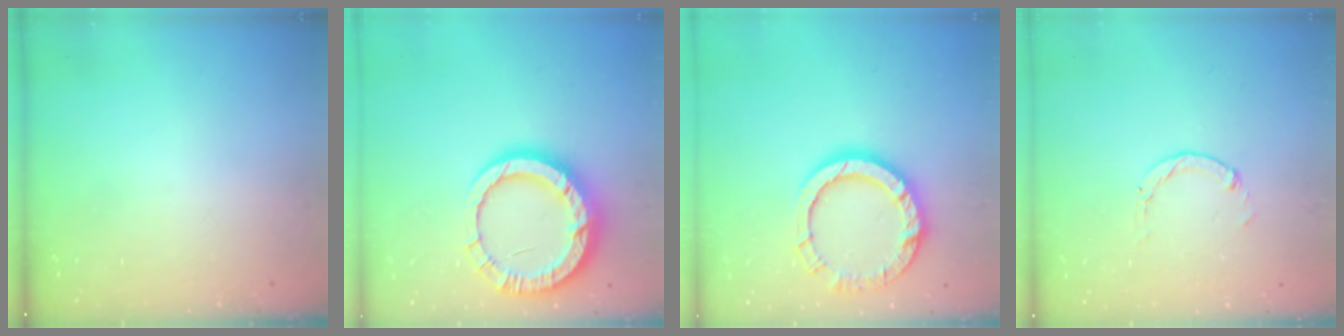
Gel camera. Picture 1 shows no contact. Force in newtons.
{"total": 15.6, "press": 15.5, "slide": 1.6}
{"total": 13.4, "press": 13.4, "slide": 1.4}
{"total": 1.5, "press": 1.5, "slide": 0.2}